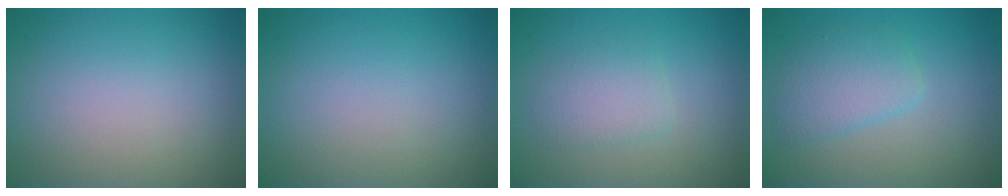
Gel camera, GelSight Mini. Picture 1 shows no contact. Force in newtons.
{"total": 0.0}
{"total": 2.1, "press": 2.1, "slide": 0.1}
{"total": 2.9, "press": 2.9, "slide": 0.1}